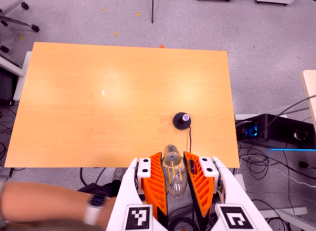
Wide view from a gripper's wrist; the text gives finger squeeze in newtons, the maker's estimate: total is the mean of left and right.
{"total": 19.5, "left": 20.5, "right": 18.5}